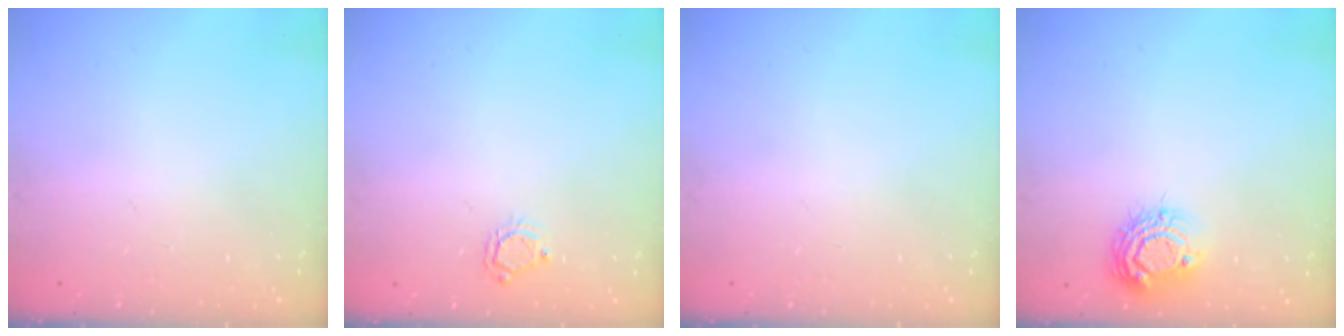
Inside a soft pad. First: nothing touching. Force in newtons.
{"total": 2.9, "press": 2.9, "slide": 0.3}
{"total": 0.0}
{"total": 9.3, "press": 9.3, "slide": 0.7}